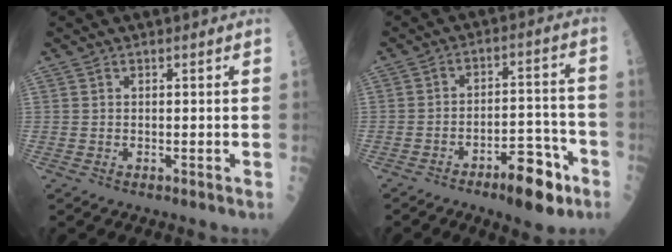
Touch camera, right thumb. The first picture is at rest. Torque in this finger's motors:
{"motor_torque": [2.61, 2.40, 0.92, -0.52, 0.03]}